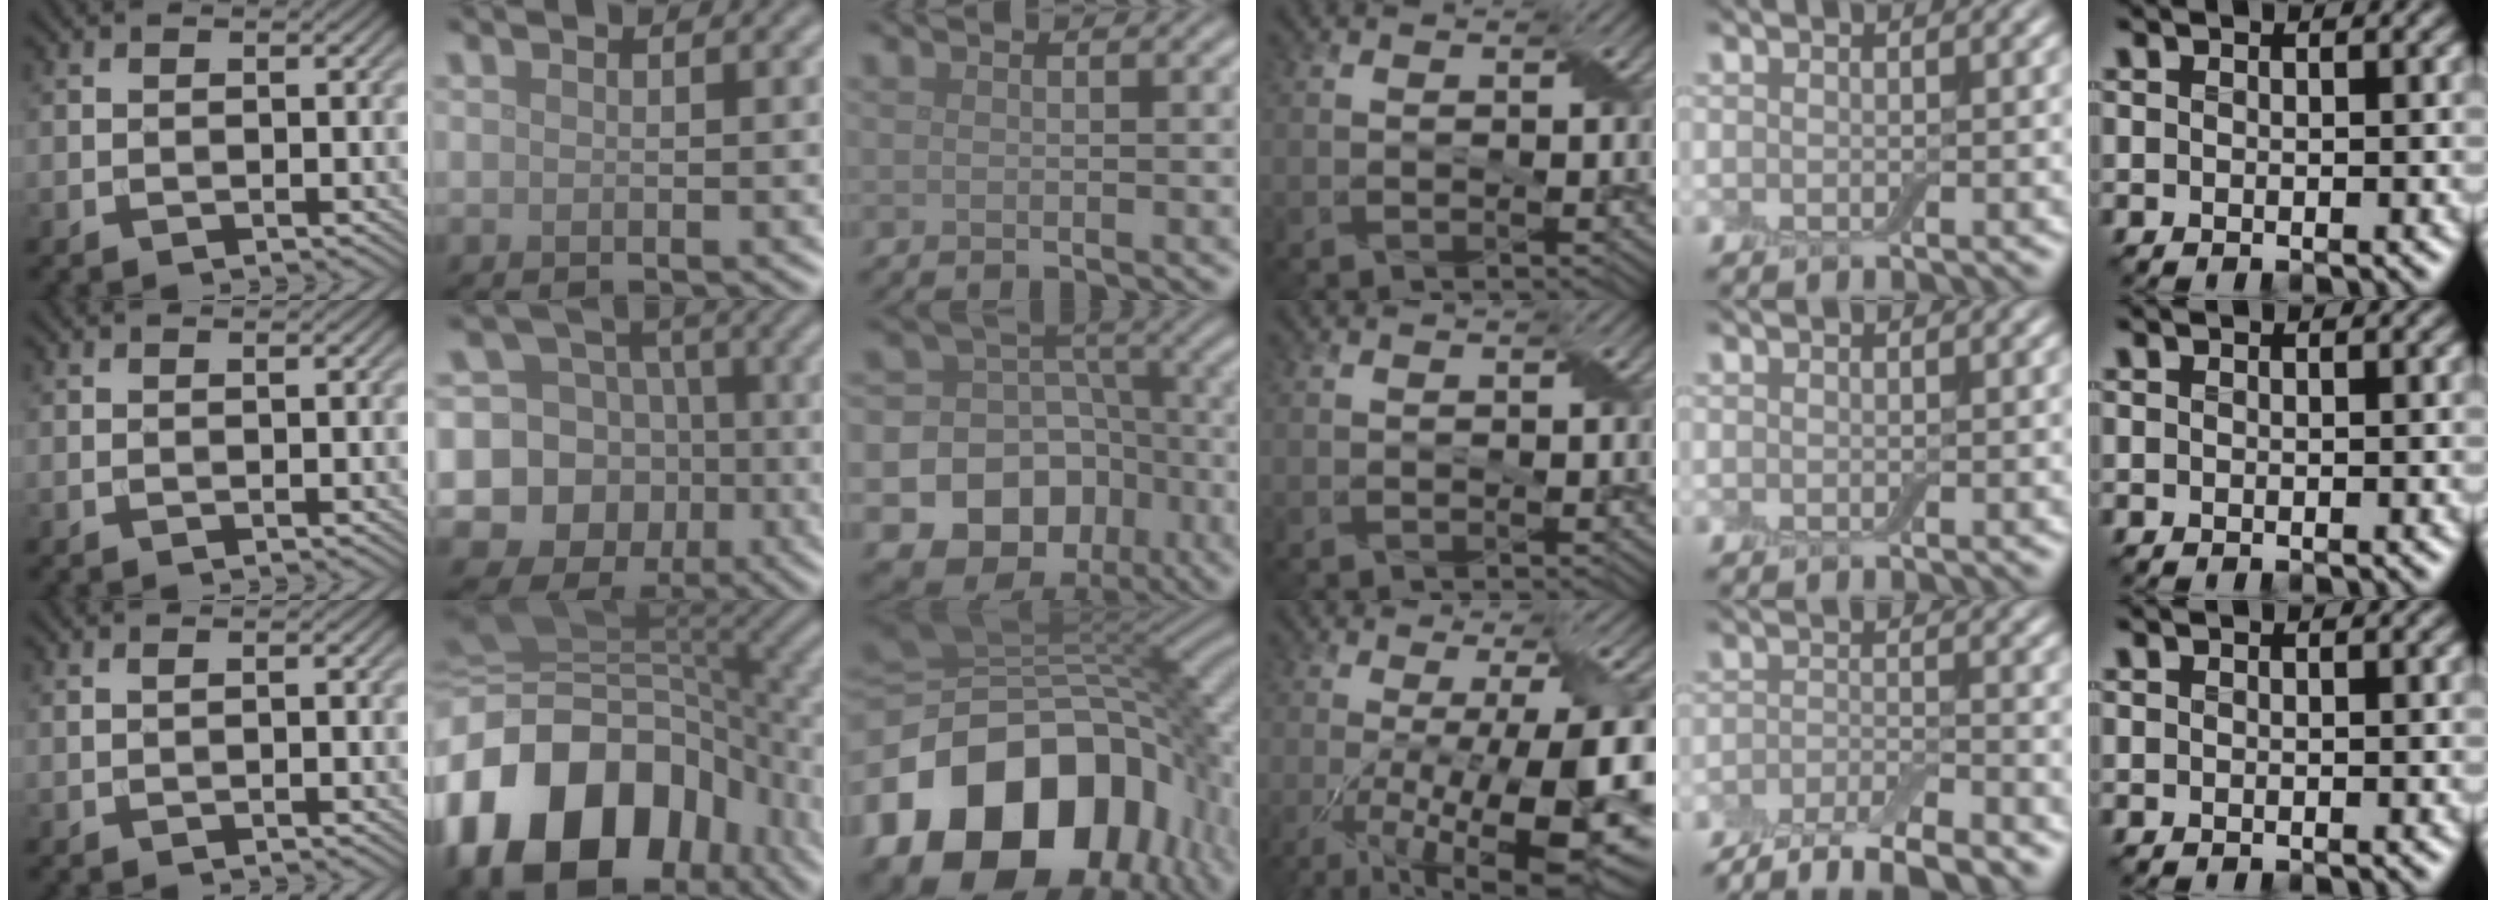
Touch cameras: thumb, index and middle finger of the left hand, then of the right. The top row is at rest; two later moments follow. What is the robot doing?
{"motion": "fold", "object": "cloth"}